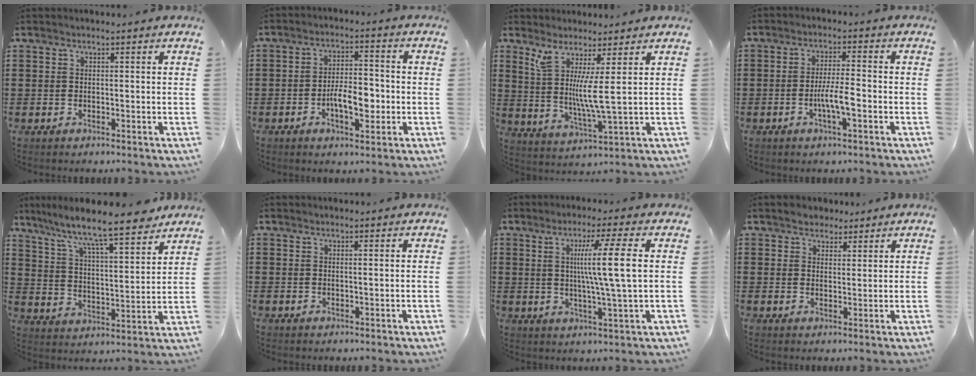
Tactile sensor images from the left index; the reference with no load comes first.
{"total": 6.3, "force": [-1.8, 3.0, 5.3], "torque": [-0.090, 0.004, -0.034]}
{"total": 7.3, "force": [3.3, -0.7, 6.4], "torque": [-0.126, -0.022, 0.054]}
{"total": 4.9, "force": [-1.6, 0.9, 4.5], "torque": [-0.091, 0.000, -0.034]}
{"total": 8.0, "force": [7.2, 0.2, 3.4], "torque": [-0.089, -0.051, 0.115]}
{"total": 0.6, "force": [0.2, -0.2, 0.5], "torque": [-0.010, -0.004, 0.004]}
{"total": 9.4, "force": [1.8, -0.4, 9.2], "torque": [-0.166, 0.000, 0.019]}
{"total": 2.6, "force": [2.2, 1.4, 0.0], "torque": [-0.009, 0.010, 0.041]}